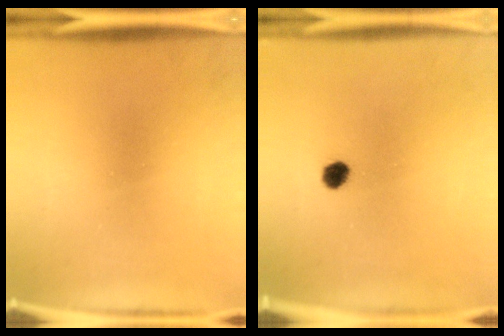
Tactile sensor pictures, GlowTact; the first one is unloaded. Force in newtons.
{"total": 2.5}